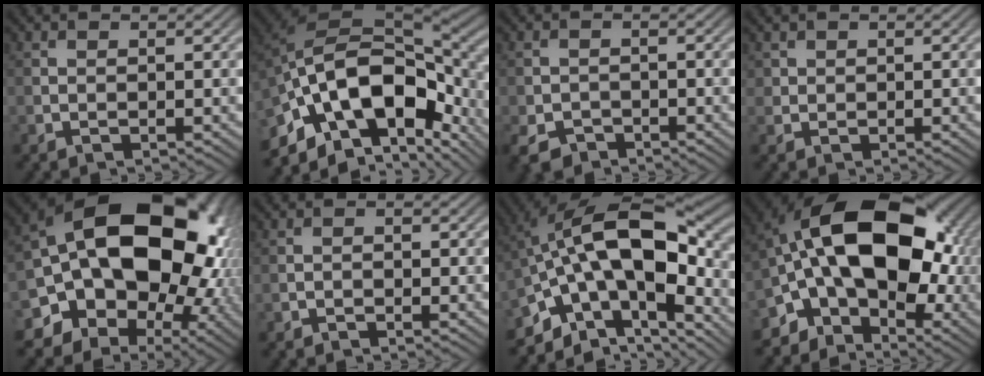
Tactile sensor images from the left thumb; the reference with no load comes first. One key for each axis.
{"total": 16.2, "fx": -4.3, "fy": 8.6, "fz": 13.1, "tx": -0.252, "ty": -0.001, "tz": -0.078}
{"total": 3.1, "fx": -2.2, "fy": 1.9, "fz": 1.1, "tx": -0.024, "ty": -0.007, "tz": -0.046}
{"total": 1.4, "fx": 0.6, "fy": 1.2, "fz": 0.1, "tx": -0.002, "ty": -0.004, "tz": 0.011}
{"total": 22.0, "fx": 0.1, "fy": 16.8, "fz": 14.2, "tx": -0.220, "ty": -0.020, "tz": -0.010}
{"total": 0.8, "fx": -0.6, "fy": 0.4, "fz": 0.5, "tx": -0.007, "ty": 0.003, "tz": -0.013}
{"total": 17.0, "fx": -2.5, "fy": 9.2, "fz": 14.1, "tx": -0.232, "ty": 0.014, "tz": -0.052}
{"total": 15.5, "fx": -1.6, "fy": 9.8, "fz": 11.9, "tx": -0.173, "ty": 0.015, "tz": -0.048}